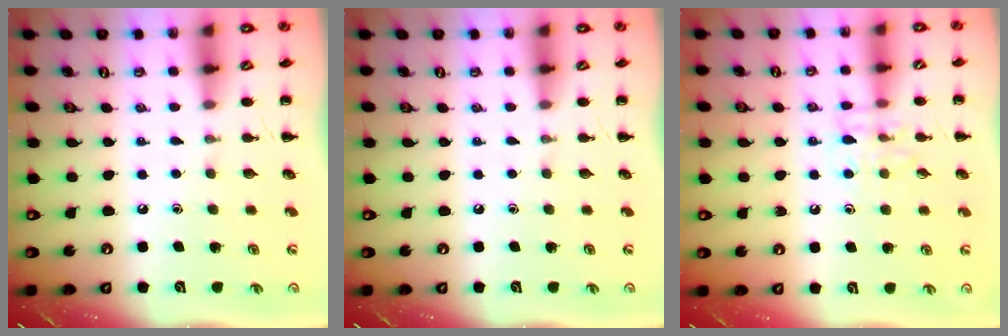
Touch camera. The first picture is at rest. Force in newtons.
{"total": 0.0}
{"total": 8.4, "press": 8.3, "slide": 0.7}